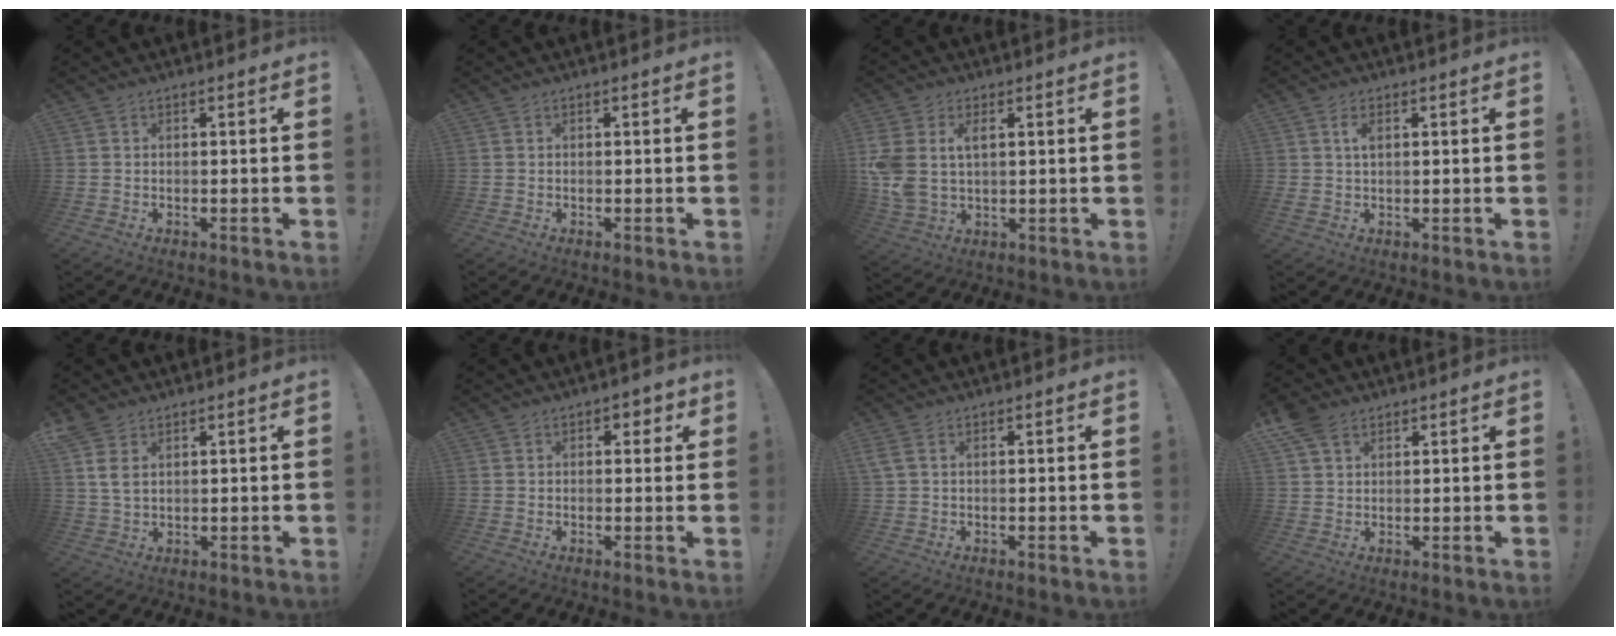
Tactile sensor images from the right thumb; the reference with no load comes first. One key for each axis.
{"total": 0.0}
{"total": 7.8, "fx": 2.7, "fy": 5.1, "fz": 5.2, "tx": -0.105, "ty": -0.006, "tz": 0.053}
{"total": 2.7, "fx": 0.9, "fy": 1.0, "fz": 2.3, "tx": -0.036, "ty": -0.003, "tz": 0.012}
{"total": 5.6, "fx": 2.6, "fy": 3.0, "fz": 3.9, "tx": -0.071, "ty": -0.010, "tz": 0.047}
{"total": 2.5, "fx": 0.7, "fy": 1.9, "fz": 1.5, "tx": -0.001, "ty": -0.004, "tz": 0.007}
{"total": 2.1, "fx": 0.9, "fy": 0.6, "fz": 1.8, "tx": -0.038, "ty": 0.001, "tz": 0.019}
{"total": 6.2, "fx": 3.7, "fy": 3.9, "fz": 3.0, "tx": -0.053, "ty": -0.011, "tz": 0.073}